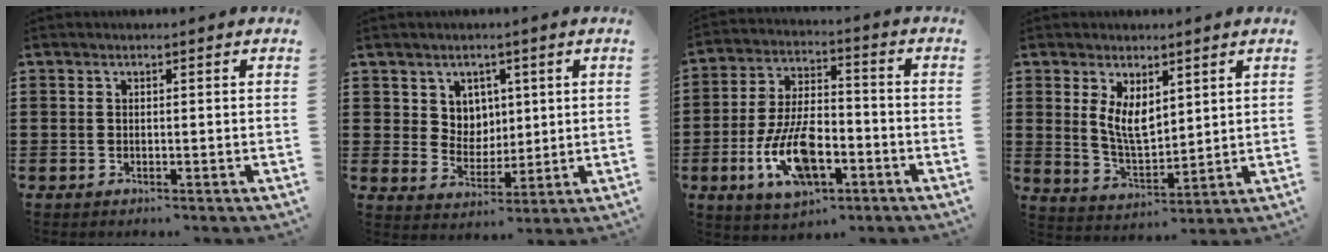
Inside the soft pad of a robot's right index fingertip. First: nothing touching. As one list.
[{"total": 5.0, "force": [2.6, 4.2, 0.6], "torque": [-0.028, 0.002, 0.046]}, {"total": 11.5, "force": [-4.5, 5.2, 9.2], "torque": [-0.198, 0.003, -0.082]}, {"total": 5.7, "force": [2.7, 2.9, 4.1], "torque": [-0.082, -0.010, 0.050]}]